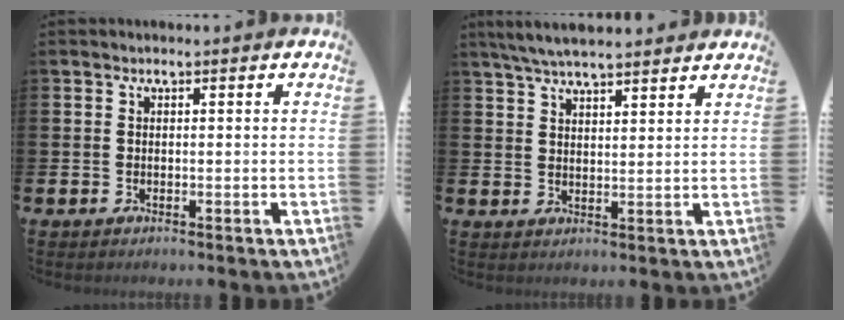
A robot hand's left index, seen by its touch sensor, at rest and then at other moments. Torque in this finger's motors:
{"motor_torque": [1.13, -1.01, 0.35, 0.21]}